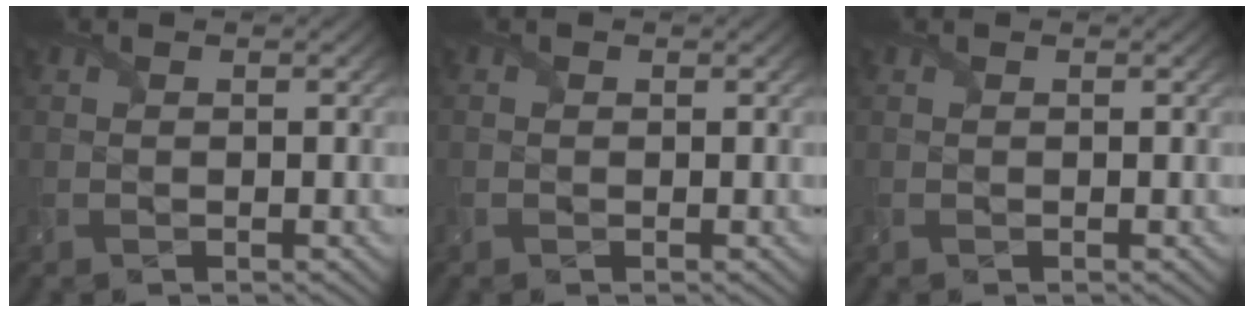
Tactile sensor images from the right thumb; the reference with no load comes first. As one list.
[{"total": 0.7, "force": [-0.2, 0.6, 0.0], "torque": [0.001, -0.005, -0.004]}, {"total": 0.0}]